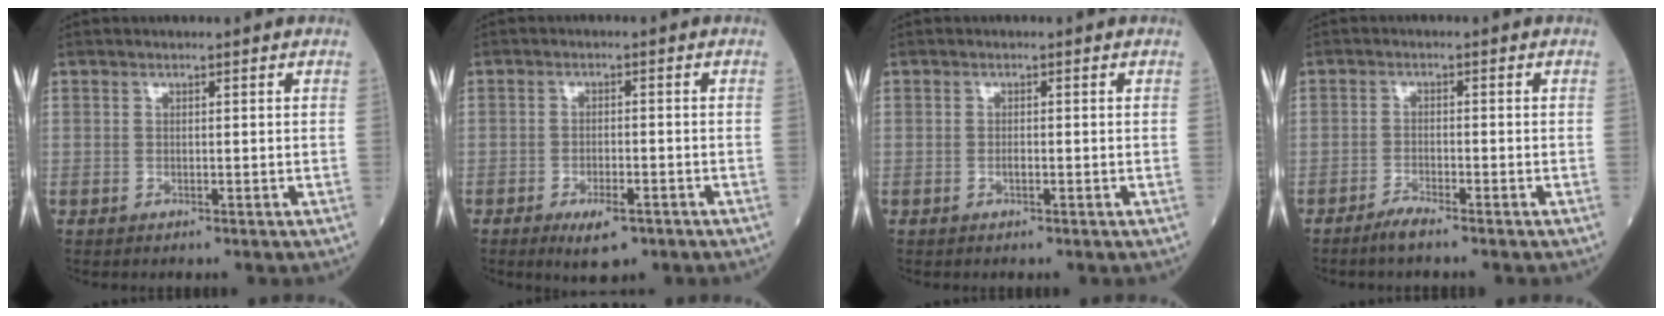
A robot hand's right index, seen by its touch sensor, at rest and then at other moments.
{"total": 4.8, "force": [-2.9, 1.6, 3.5], "torque": [-0.060, -0.004, -0.039]}
{"total": 0.6, "force": [-0.2, 0.2, 0.6], "torque": [-0.014, 0.001, -0.003]}
{"total": 2.4, "force": [-2.1, -0.2, 1.1], "torque": [-0.030, -0.005, -0.044]}